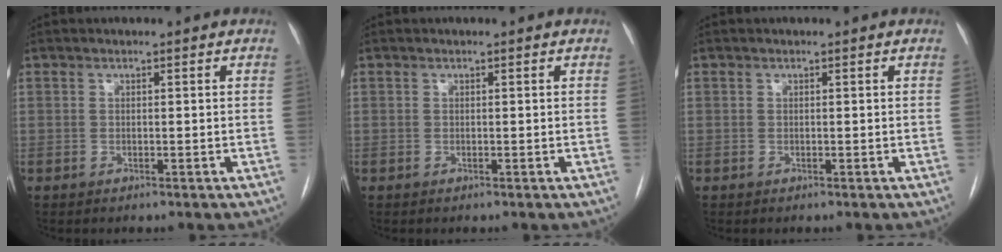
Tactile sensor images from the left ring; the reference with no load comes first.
{"total": 0.0}
{"total": 0.0}